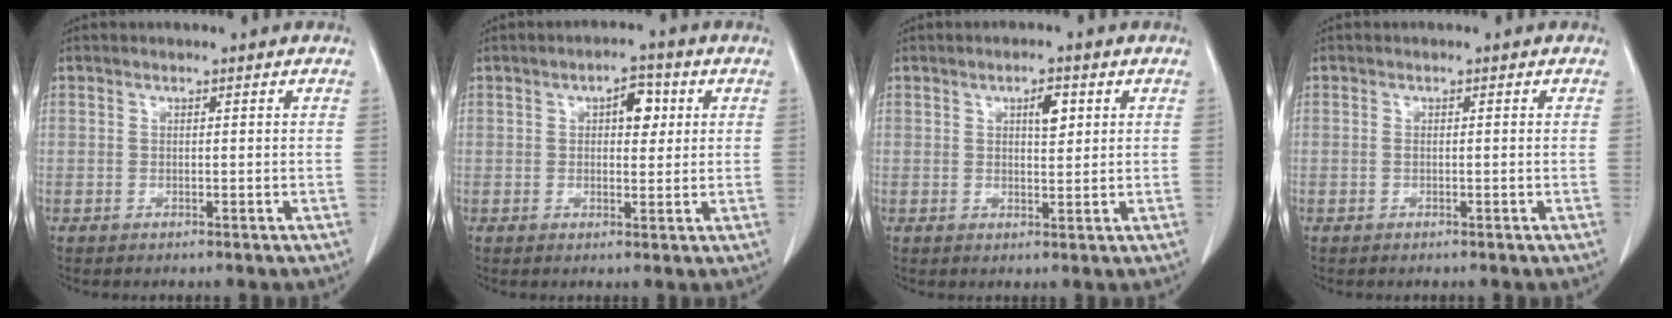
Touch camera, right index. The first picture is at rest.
{"total": 4.3, "force": [1.3, 2.1, 3.5], "torque": [-0.050, 0.010, 0.017]}
{"total": 3.2, "force": [1.2, 1.1, 2.7], "torque": [-0.044, 0.000, 0.020]}
{"total": 0.0}